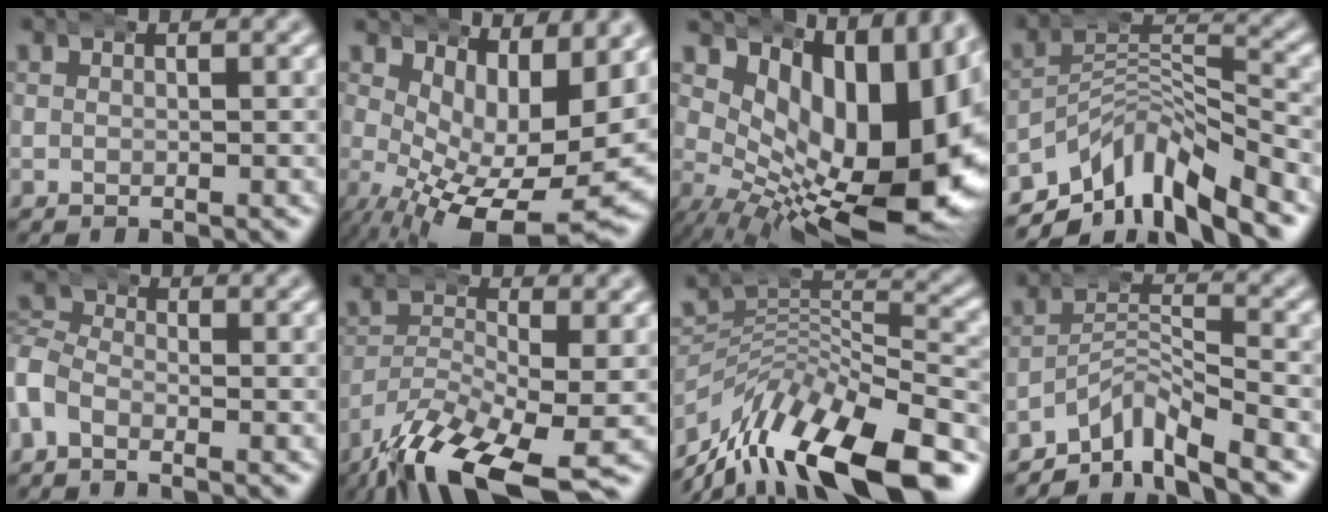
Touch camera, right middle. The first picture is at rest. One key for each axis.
{"total": 10.7, "fx": -0.7, "fy": 5.3, "fz": 9.3, "tx": -0.134, "ty": -0.037, "tz": 0.004}
{"total": 18.5, "fx": 1.1, "fy": 9.6, "fz": 15.7, "tx": -0.222, "ty": -0.025, "tz": 0.038}
{"total": 9.6, "fx": -5.7, "fy": 5.7, "fz": 5.2, "tx": -0.049, "ty": 0.005, "tz": -0.110}
{"total": 4.4, "fx": -1.3, "fy": 4.0, "fz": 1.2, "tx": -0.040, "ty": -0.013, "tz": -0.034}
{"total": 7.8, "fx": -4.6, "fy": 2.4, "fz": 5.8, "tx": -0.108, "ty": -0.025, "tz": -0.064}
{"total": 12.2, "fx": -7.3, "fy": 6.1, "fz": 7.6, "tx": -0.092, "ty": -0.006, "tz": -0.118}
{"total": 6.2, "fx": -5.2, "fy": 2.2, "fz": 2.7, "tx": -0.028, "ty": -0.004, "tz": -0.095}